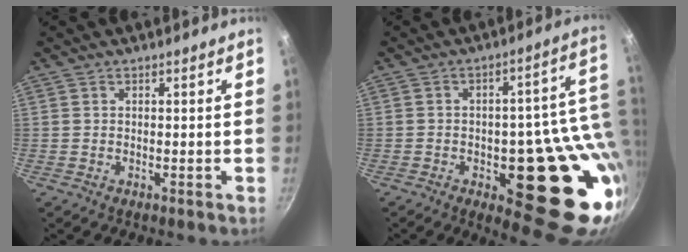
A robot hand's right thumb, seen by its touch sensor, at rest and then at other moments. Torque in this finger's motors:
{"motor_torque": [2.62, 2.39, 2.55, -0.22, 0.40]}